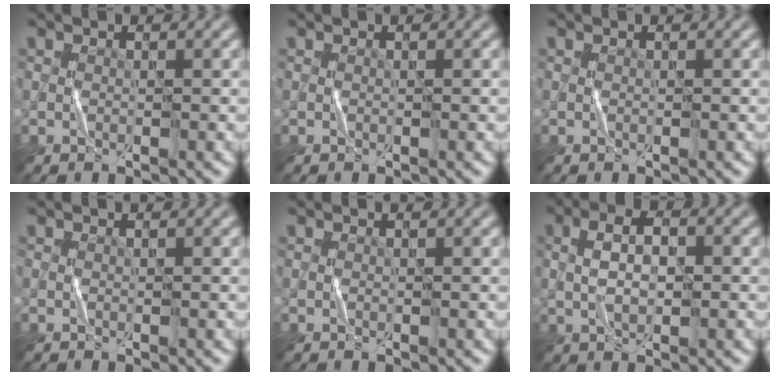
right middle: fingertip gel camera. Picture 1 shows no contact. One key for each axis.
{"total": 0.0}
{"total": 0.0}
{"total": 0.0}
{"total": 0.0}
{"total": 3.7, "fx": 0.2, "fy": 1.7, "fz": 3.2, "tx": -0.067, "ty": 0.006, "tz": 0.003}